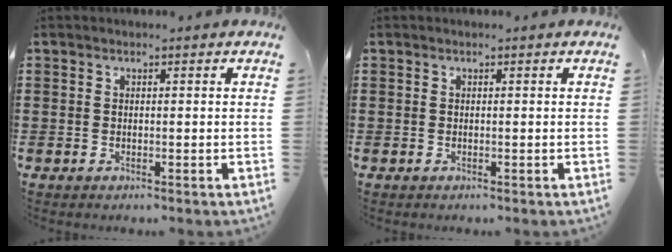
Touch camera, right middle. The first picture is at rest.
{"total": 0.0}